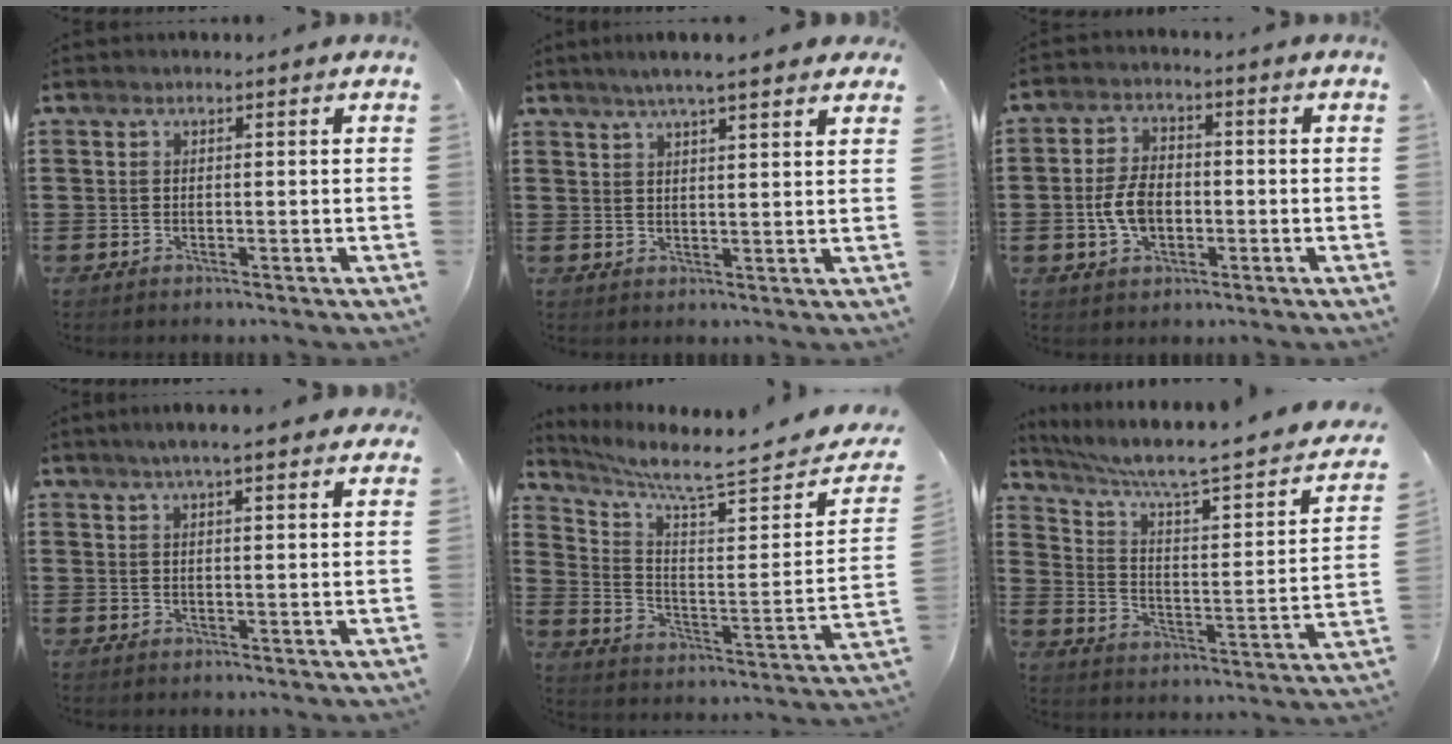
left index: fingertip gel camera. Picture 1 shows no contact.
{"total": 4.5, "force": [3.7, 0.0, 2.7], "torque": [-0.061, -0.001, 0.065]}
{"total": 6.1, "force": [-1.1, 3.7, 4.7], "torque": [-0.111, 0.001, -0.027]}
{"total": 4.3, "force": [3.4, 0.3, 2.6], "torque": [-0.058, 0.003, 0.059]}
{"total": 6.6, "force": [5.9, -0.1, 2.9], "torque": [-0.080, -0.061, 0.095]}
{"total": 5.9, "force": [4.3, 0.4, 4.1], "torque": [-0.100, -0.035, 0.064]}